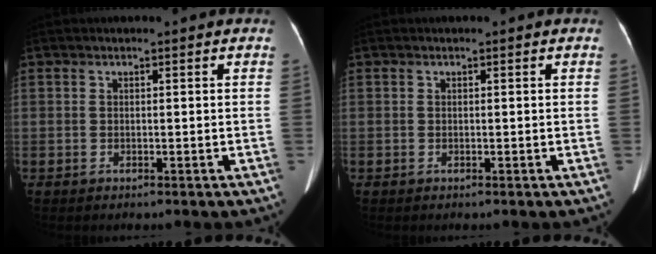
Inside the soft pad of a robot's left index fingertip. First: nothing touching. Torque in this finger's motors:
{"motor_torque": [0.06, 0.05, 0.01, 0.01]}